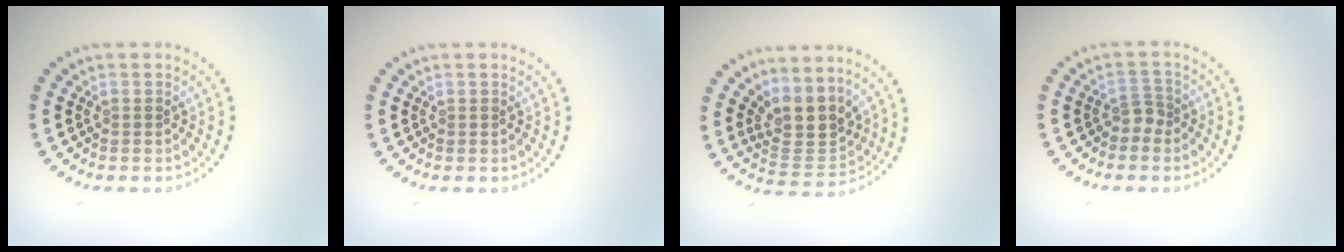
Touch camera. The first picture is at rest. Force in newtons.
{"total": 0.0}
{"total": 3.9, "press": 3.3, "slide": 2.1}
{"total": 1.3, "press": 1.0, "slide": 0.8}